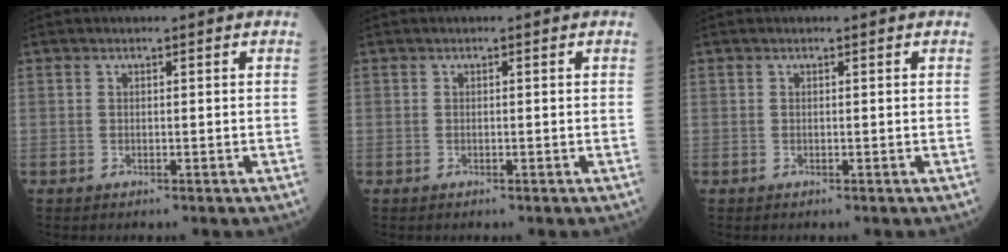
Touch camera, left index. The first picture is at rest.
{"total": 0.0}
{"total": 0.0}